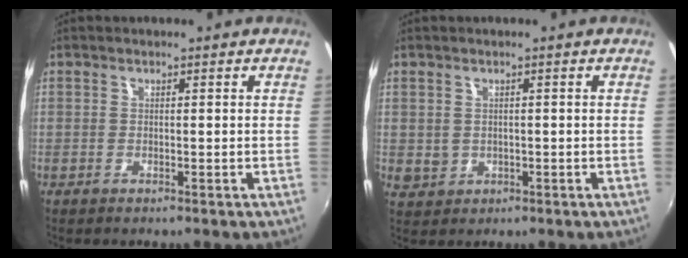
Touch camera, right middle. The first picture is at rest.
{"total": 2.7, "force": [0.1, 2.6, 1.0], "torque": [-0.015, 0.000, 0.007]}